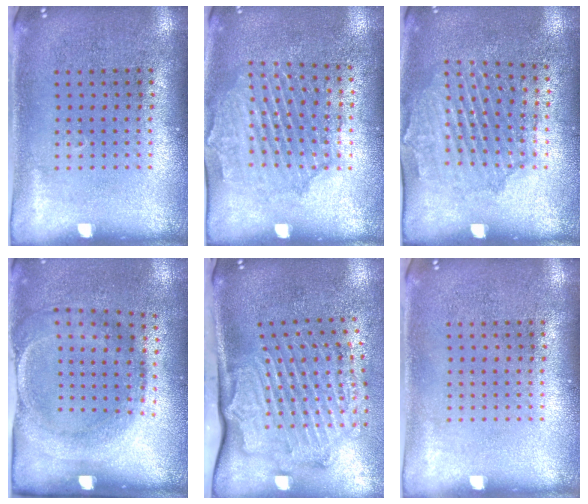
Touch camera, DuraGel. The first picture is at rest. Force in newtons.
{"total": 1.6, "press": 1.6, "slide": 0.3}
{"total": 1.5, "press": 1.5, "slide": 0.4}
{"total": 1.9, "press": 1.2, "slide": 1.5}
{"total": 2.4, "press": 2.2, "slide": 0.9}
{"total": 0.0}